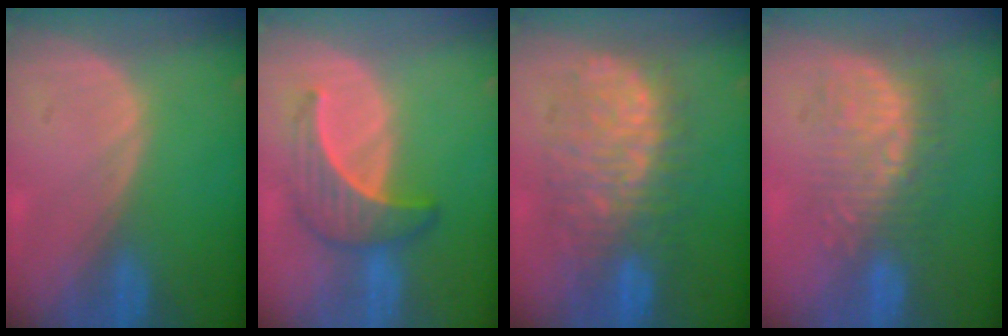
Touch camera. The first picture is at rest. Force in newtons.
{"total": 6.6, "press": 6.2, "slide": 2.3}
{"total": 11.0, "press": 10.9, "slide": 1.3}
{"total": 9.6, "press": 8.5, "slide": 4.4}